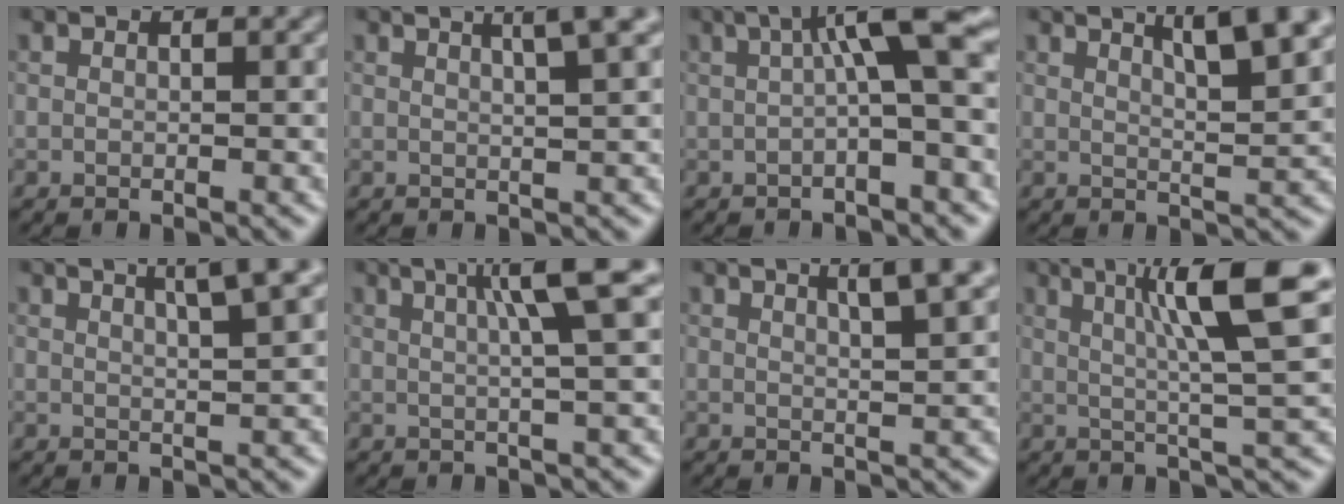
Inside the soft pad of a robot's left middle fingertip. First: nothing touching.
{"total": 3.3, "force": [1.7, 0.5, 2.8], "torque": [-0.030, 0.008, 0.020]}
{"total": 5.8, "force": [0.9, 0.7, 5.7], "torque": [-0.094, 0.015, 0.006]}
{"total": 5.9, "force": [3.4, 1.2, 4.7], "torque": [-0.054, 0.011, 0.047]}
{"total": 4.1, "force": [2.3, 0.5, 3.4], "torque": [-0.038, 0.010, 0.034]}
{"total": 5.8, "force": [1.7, 0.7, 5.5], "torque": [-0.076, 0.017, 0.028]}
{"total": 3.9, "force": [2.2, 0.6, 3.2], "torque": [-0.034, 0.007, 0.031]}
{"total": 10.1, "force": [3.2, 1.5, 9.5], "torque": [-0.131, 0.016, 0.046]}